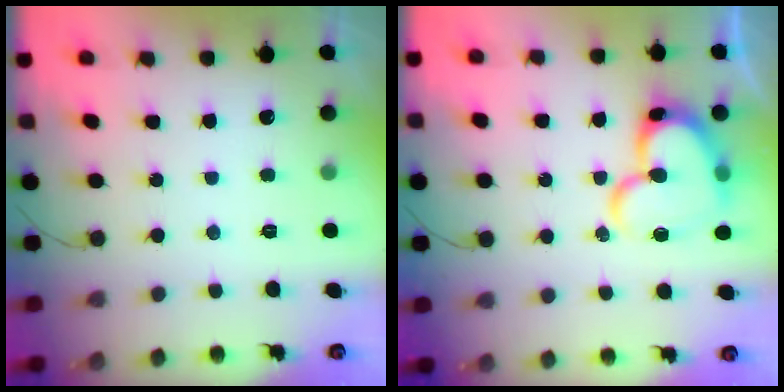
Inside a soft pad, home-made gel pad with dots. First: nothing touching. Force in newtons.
{"total": 17.2, "press": 17.1, "slide": 1.9}